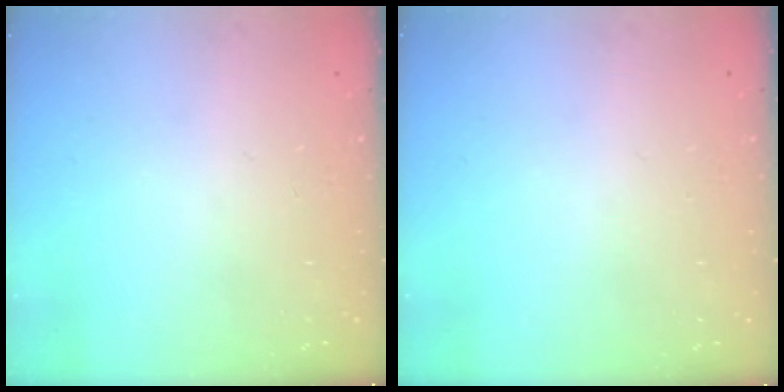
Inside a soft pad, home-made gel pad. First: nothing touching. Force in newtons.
{"total": 0.0}